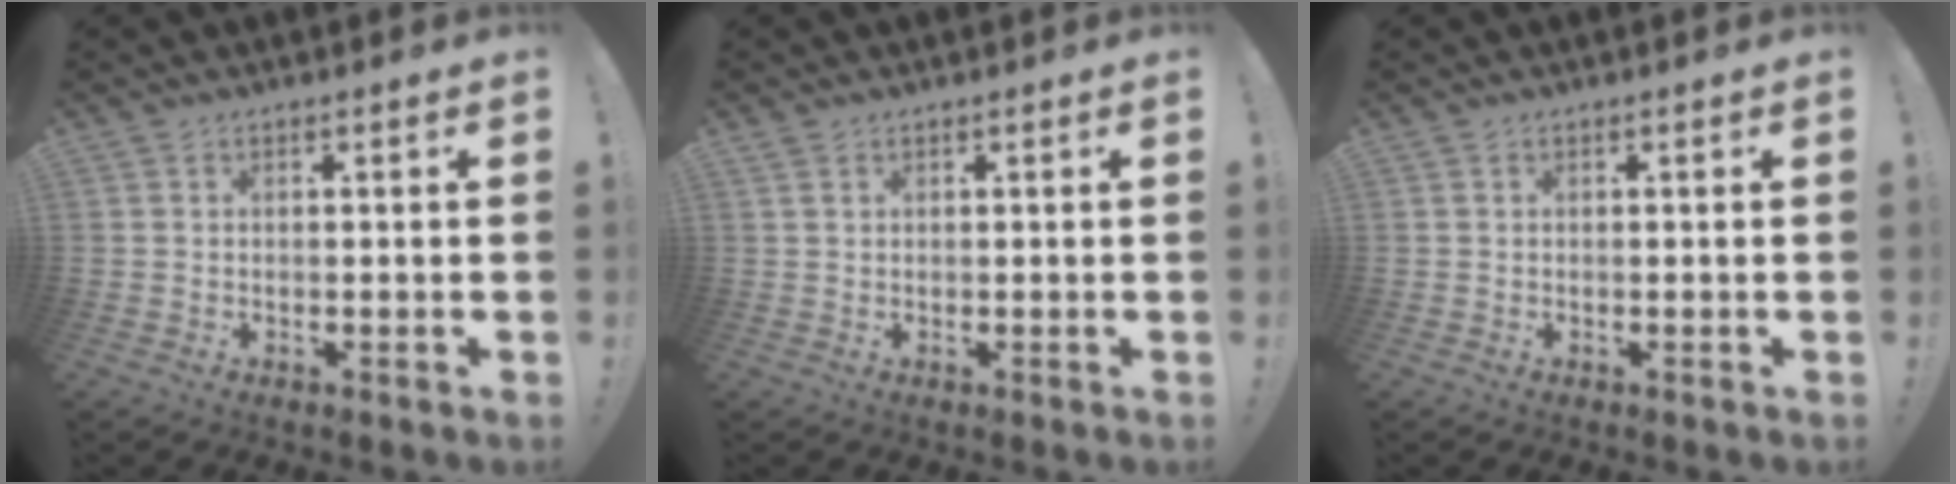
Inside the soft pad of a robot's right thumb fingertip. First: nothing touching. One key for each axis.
{"total": 0.9, "fx": 0.6, "fy": 0.5, "fz": 0.4, "tx": -0.009, "ty": 0.000, "tz": 0.012}
{"total": 0.0}